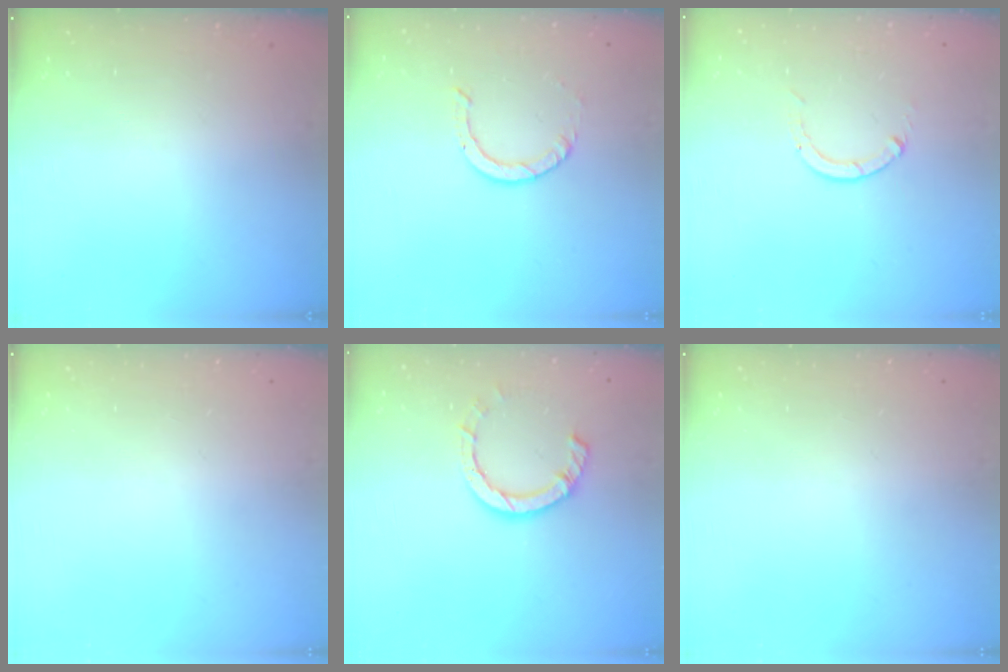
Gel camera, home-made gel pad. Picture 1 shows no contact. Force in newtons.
{"total": 2.2, "press": 2.2, "slide": 0.2}
{"total": 0.0}
{"total": 0.0}
{"total": 7.1, "press": 7.0, "slide": 1.1}
{"total": 0.0}